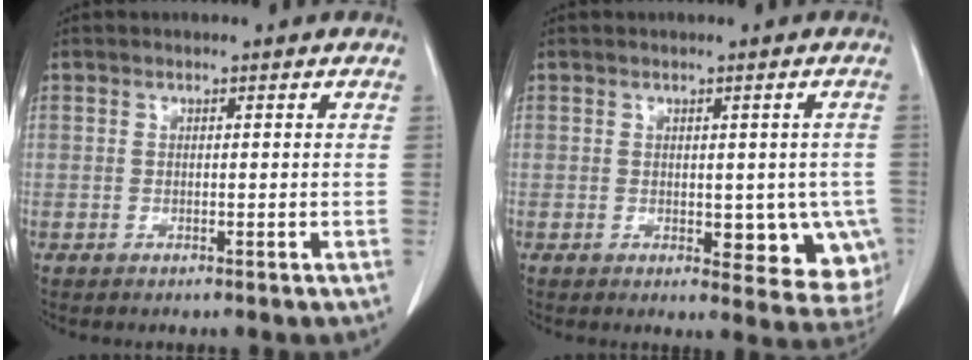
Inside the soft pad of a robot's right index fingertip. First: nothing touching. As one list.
[{"total": 9.2, "force": [-2.0, 5.0, 7.5], "torque": [-0.065, -0.002, -0.018]}]